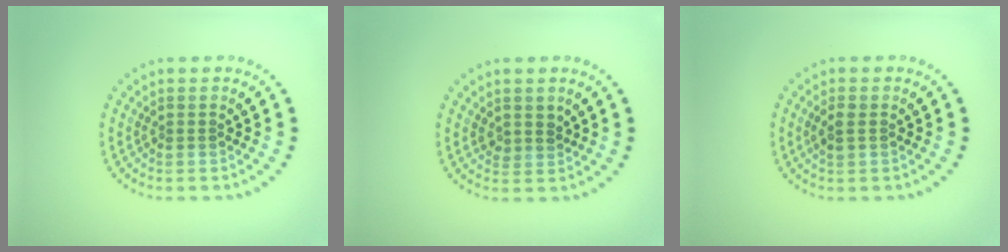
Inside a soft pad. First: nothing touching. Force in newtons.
{"total": 1.4, "press": 1.2, "slide": 0.8}
{"total": 1.4, "press": 1.4, "slide": 0.3}